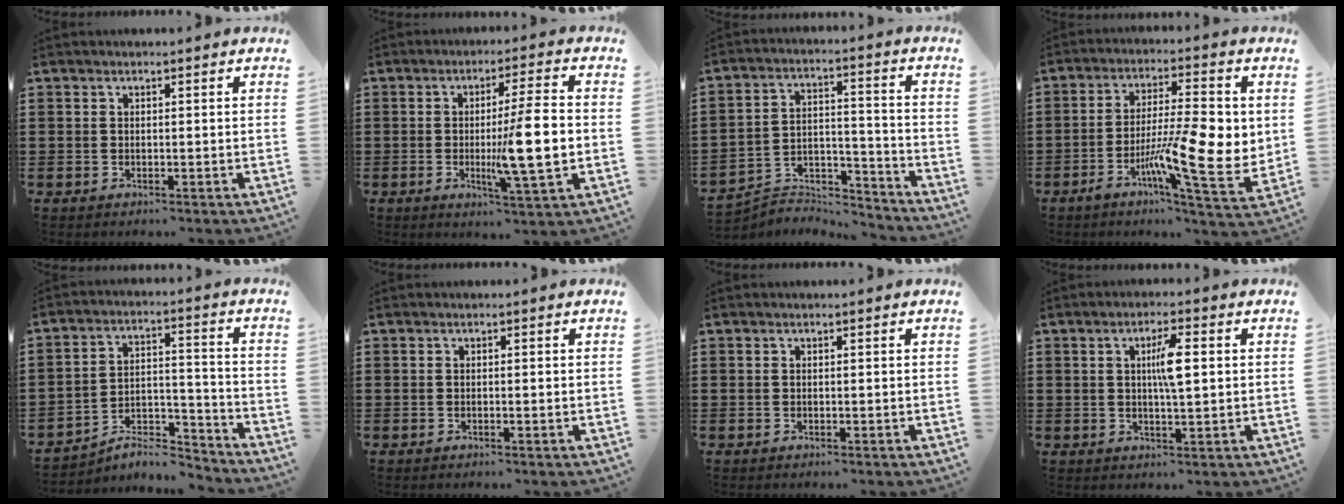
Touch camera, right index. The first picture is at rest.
{"total": 10.2, "force": [-1.0, 0.9, 10.2], "torque": [-0.156, -0.012, -0.022]}
{"total": 5.3, "force": [-5.1, 1.2, 0.8], "torque": [-0.022, 0.003, -0.105]}
{"total": 13.0, "force": [-1.4, 3.3, 12.6], "torque": [-0.211, -0.025, -0.028]}
{"total": 6.3, "force": [-5.8, 1.5, 2.0], "torque": [-0.028, 0.011, -0.112]}
{"total": 0.5, "force": [-0.1, -0.1, 0.5], "torque": [-0.008, -0.004, -0.003]}
{"total": 0.0}
{"total": 4.9, "force": [0.8, 1.1, 4.7], "torque": [-0.083, 0.002, 0.008]}